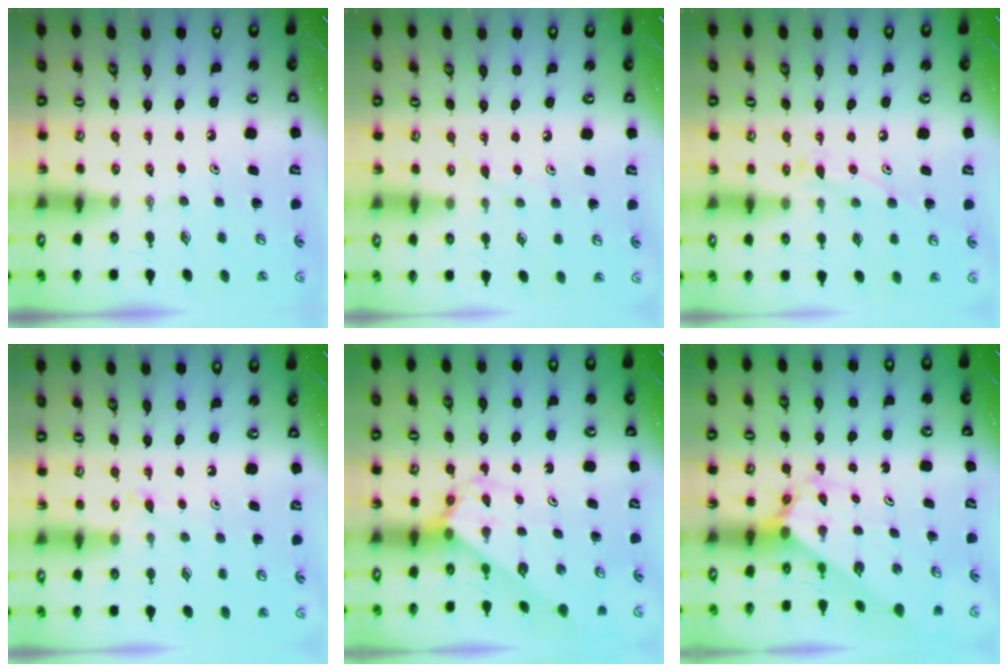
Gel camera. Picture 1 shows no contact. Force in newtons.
{"total": 4.5, "press": 4.4, "slide": 0.6}
{"total": 8.7, "press": 8.6, "slide": 0.5}
{"total": 5.6, "press": 5.6, "slide": 0.6}
{"total": 2.8, "press": 2.8, "slide": 0.1}
{"total": 2.7, "press": 2.7, "slide": 0.2}